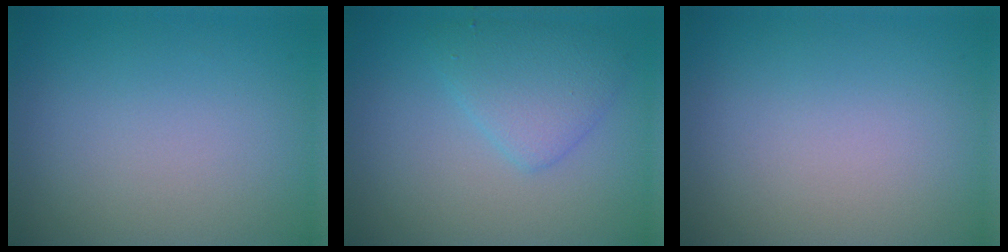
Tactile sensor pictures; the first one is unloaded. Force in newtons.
{"total": 3.2, "press": 3.2, "slide": 0.1}
{"total": 0.0}